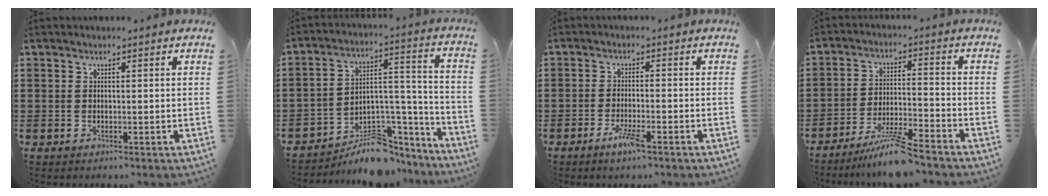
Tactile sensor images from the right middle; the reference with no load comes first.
{"total": 7.8, "force": [-6.5, 3.5, 2.7], "torque": [-0.034, 0.022, -0.115]}
{"total": 3.6, "force": [-2.2, 0.5, 2.9], "torque": [-0.059, -0.007, -0.041]}
{"total": 7.5, "force": [-6.3, 0.0, 4.0], "torque": [-0.082, -0.012, -0.118]}